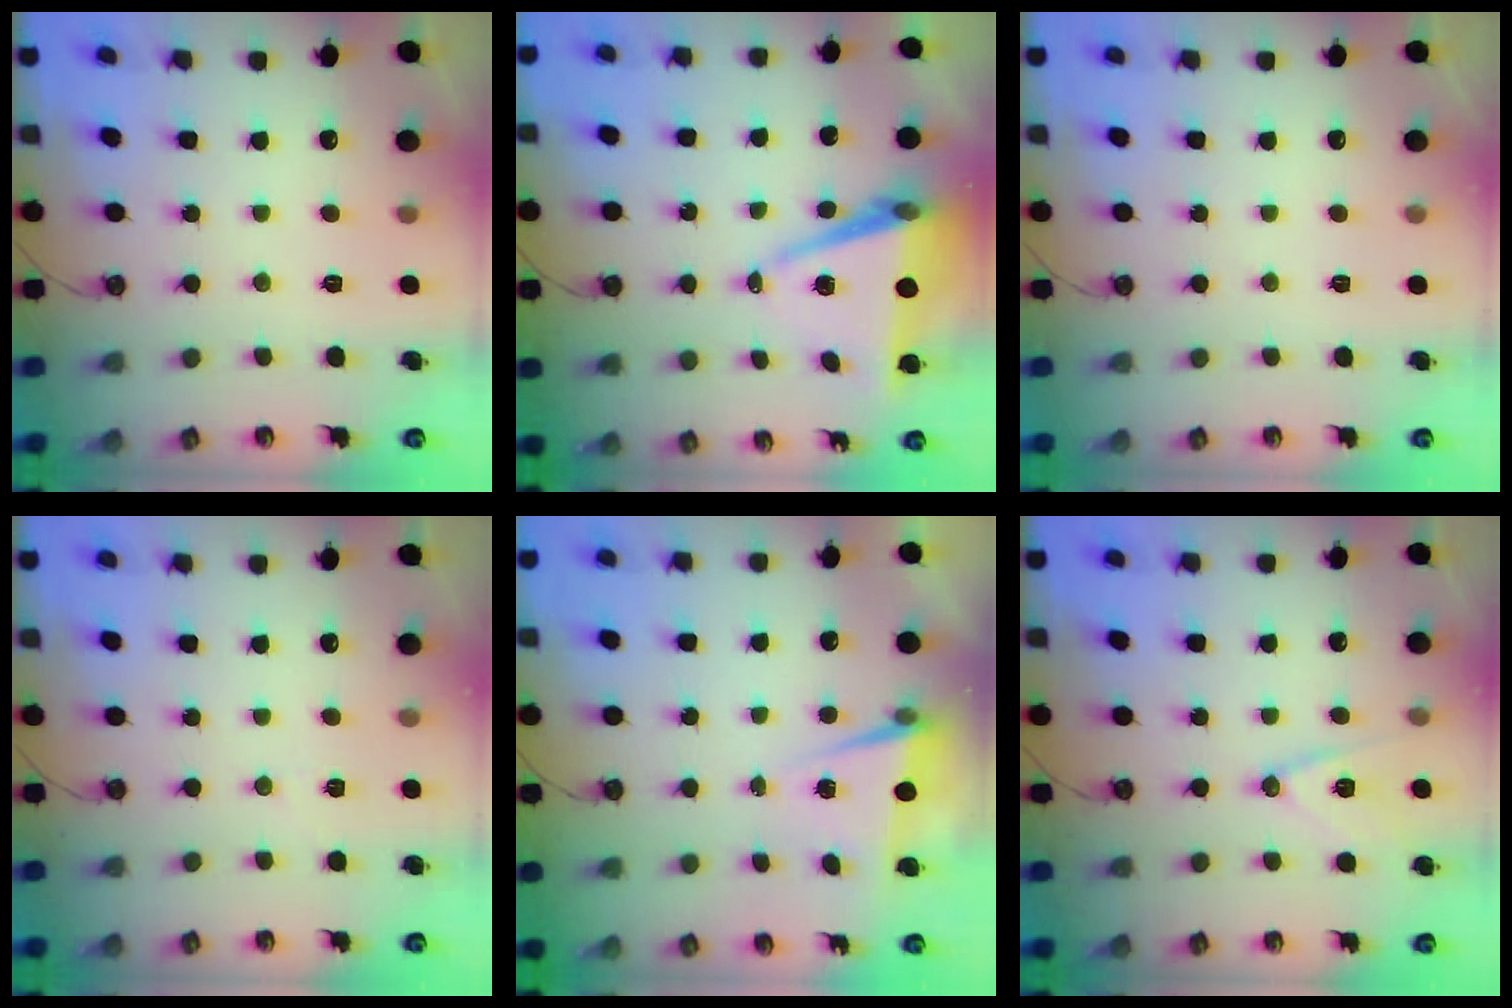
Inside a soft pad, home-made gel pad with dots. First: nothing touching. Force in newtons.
{"total": 8.3, "press": 6.9, "slide": 4.5}
{"total": 0.0}
{"total": 4.4, "press": 4.1, "slide": 1.6}
{"total": 2.0, "press": 1.7, "slide": 1.0}
{"total": 12.1, "press": 11.6, "slide": 3.4}